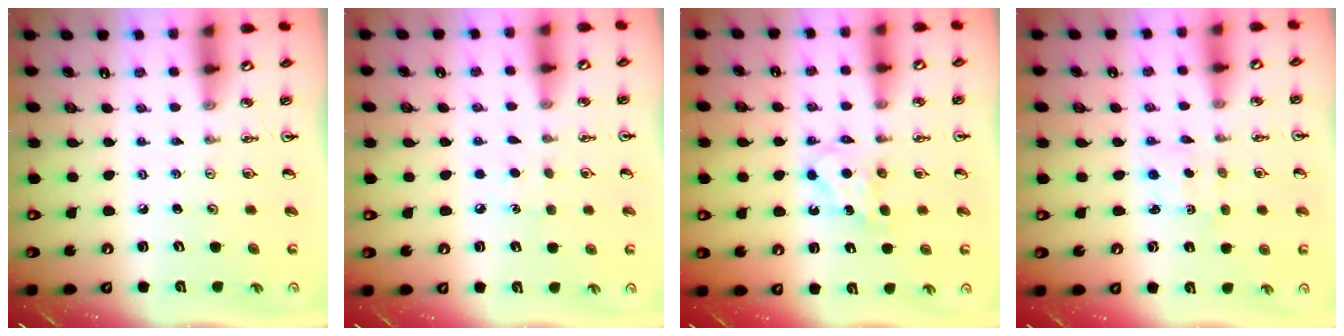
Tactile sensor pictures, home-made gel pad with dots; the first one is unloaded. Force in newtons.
{"total": 5.8, "press": 5.8, "slide": 0.7}
{"total": 5.9, "press": 5.8, "slide": 1.3}
{"total": 1.5, "press": 1.3, "slide": 0.7}